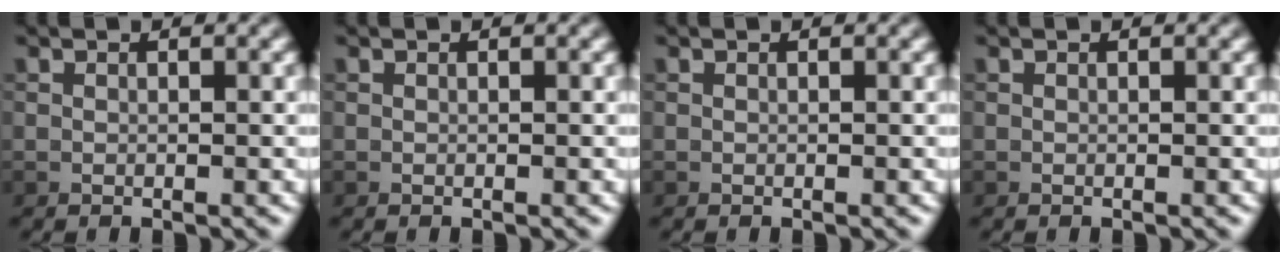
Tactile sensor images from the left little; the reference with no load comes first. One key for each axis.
{"total": 0.0}
{"total": 0.0}
{"total": 0.0}